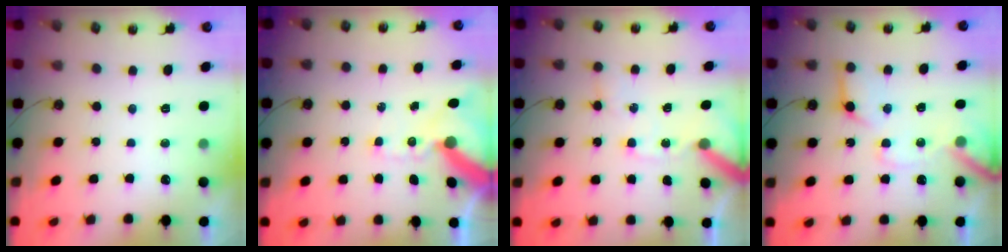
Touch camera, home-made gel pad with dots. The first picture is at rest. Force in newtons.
{"total": 12.6, "press": 12.5, "slide": 1.8}
{"total": 10.5, "press": 10.3, "slide": 1.5}
{"total": 14.7, "press": 14.6, "slide": 1.8}